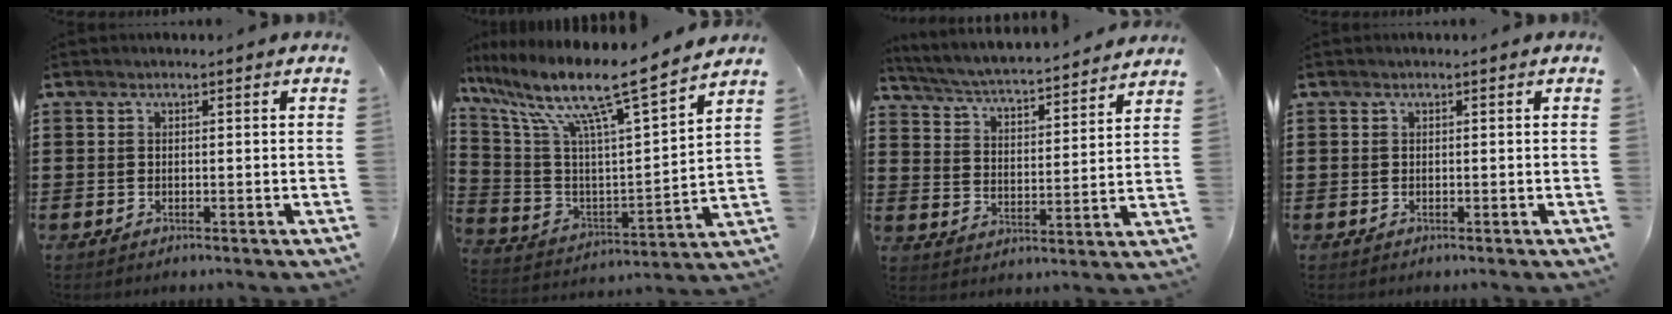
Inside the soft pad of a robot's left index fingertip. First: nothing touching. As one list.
[{"total": 12.7, "force": [9.6, 0.6, 8.3], "torque": [-0.184, -0.068, 0.150]}, {"total": 4.1, "force": [4.0, -0.5, 1.0], "torque": [-0.041, -0.037, 0.059]}, {"total": 0.0}]